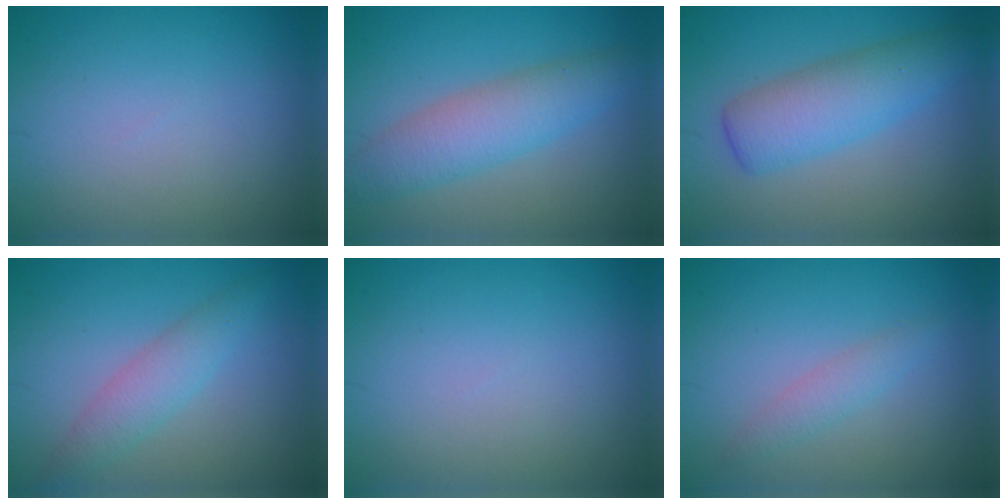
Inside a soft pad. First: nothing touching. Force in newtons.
{"total": 4.8, "press": 4.8, "slide": 0.2}
{"total": 5.0, "press": 5.0, "slide": 0.1}
{"total": 2.9, "press": 2.9, "slide": 0.1}
{"total": 0.0}
{"total": 1.6, "press": 1.6, "slide": 0.1}